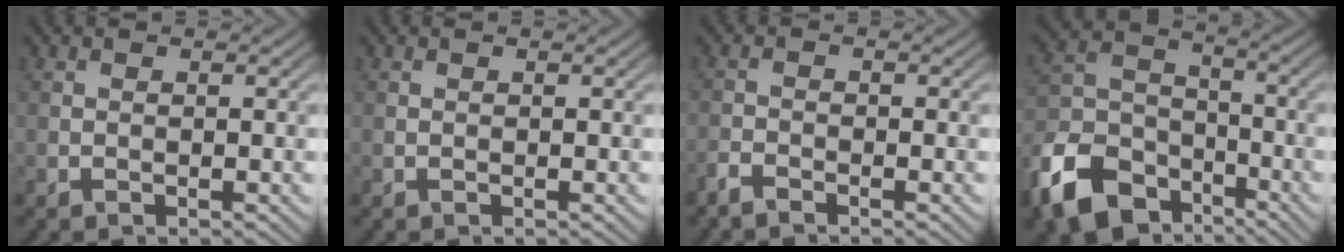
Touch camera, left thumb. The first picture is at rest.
{"total": 0.0}
{"total": 1.9, "force": [-1.7, 0.3, 0.8], "torque": [-0.020, -0.005, -0.042]}
{"total": 13.6, "force": [-8.5, 8.3, 6.7], "torque": [-0.177, -0.023, -0.173]}